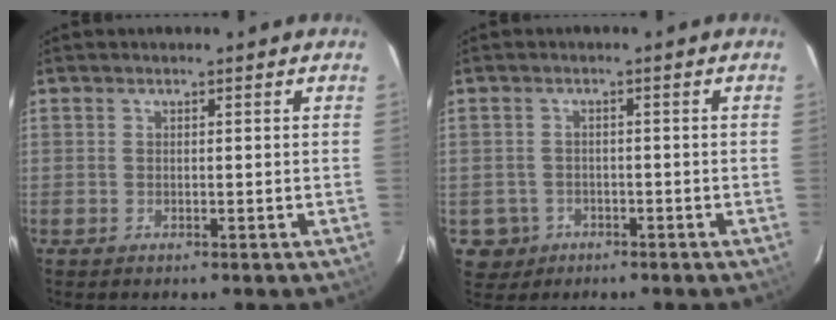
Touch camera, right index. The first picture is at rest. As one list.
[{"total": 4.3, "force": [-1.7, 3.9, 0.4], "torque": [-0.021, 0.011, -0.020]}]